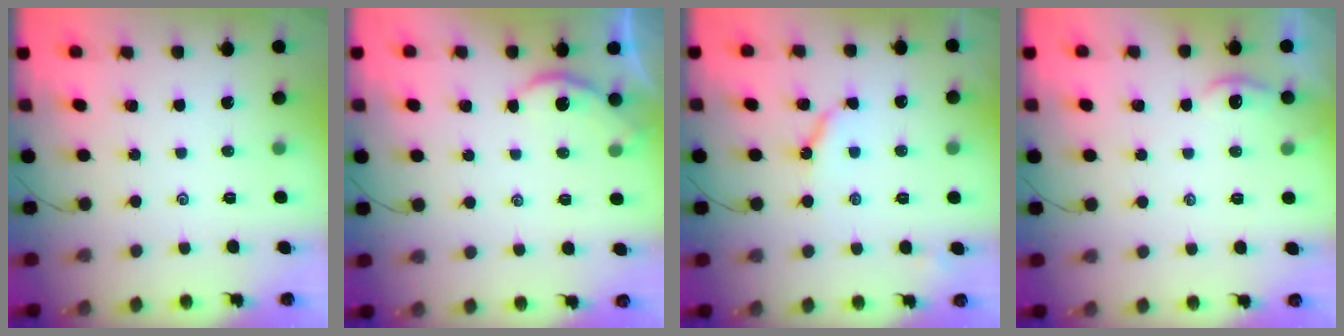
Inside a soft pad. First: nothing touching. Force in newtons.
{"total": 2.9, "press": 2.9, "slide": 0.2}
{"total": 5.6, "press": 5.6, "slide": 0.4}
{"total": 1.5, "press": 1.5, "slide": 0.2}